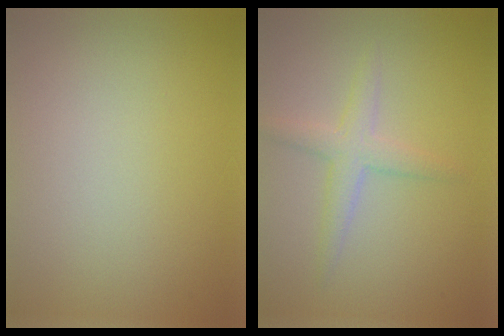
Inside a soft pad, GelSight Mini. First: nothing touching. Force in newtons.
{"total": 2.5, "press": 2.5, "slide": 0.1}